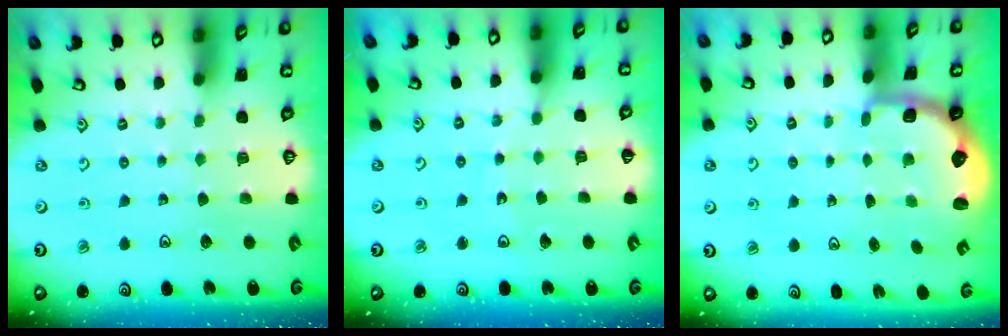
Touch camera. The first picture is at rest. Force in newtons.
{"total": 3.7, "press": 3.7, "slide": 0.5}
{"total": 2.6, "press": 2.0, "slide": 1.7}